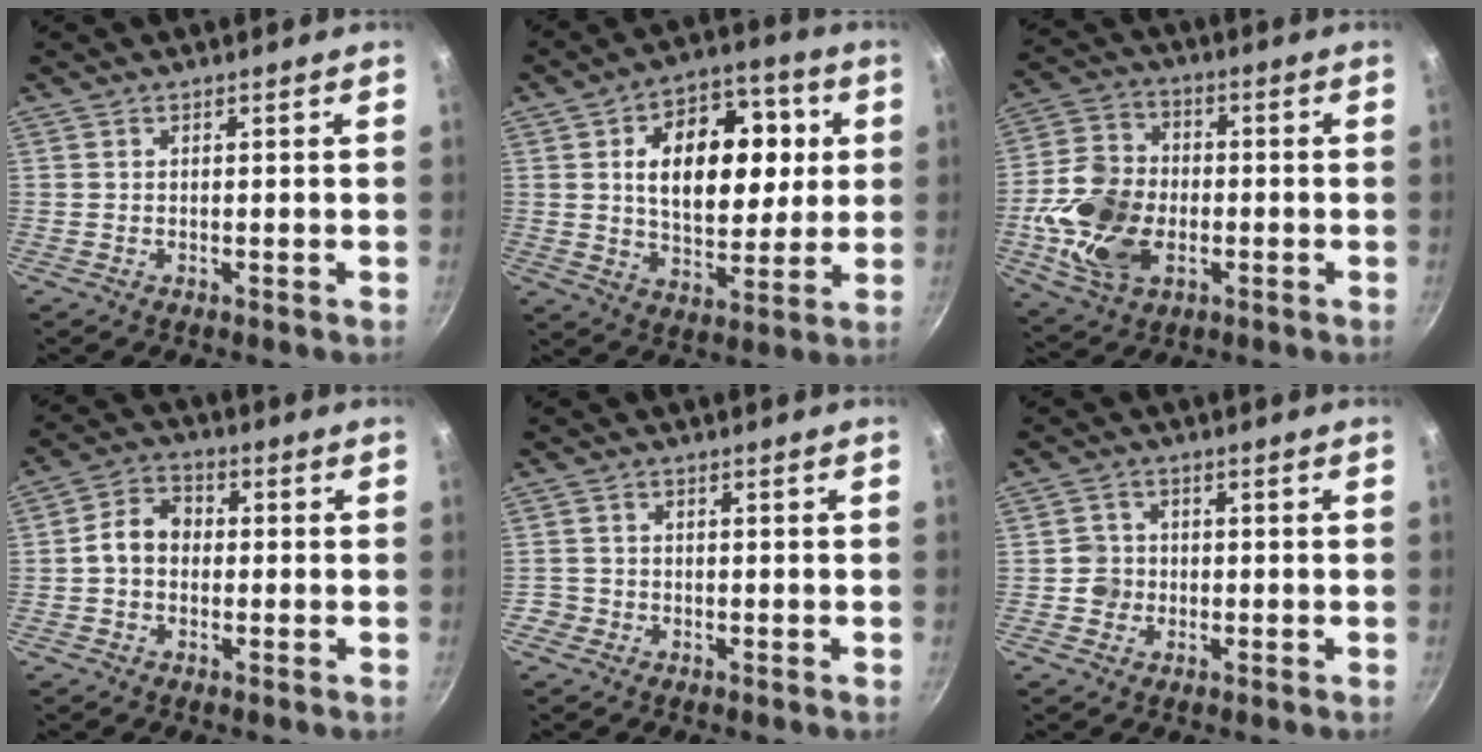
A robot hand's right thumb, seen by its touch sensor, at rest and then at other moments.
{"total": 19.0, "force": [3.7, 11.5, 14.6], "torque": [-0.175, 0.007, 0.059]}
{"total": 16.0, "force": [-3.3, 11.0, 11.2], "torque": [-0.205, 0.012, -0.061]}
{"total": 7.1, "force": [-0.4, 5.6, 4.4], "torque": [-0.062, 0.026, -0.019]}
{"total": 2.1, "force": [-0.9, 1.9, -0.1], "torque": [0.014, 0.009, -0.022]}
{"total": 3.6, "force": [-0.6, 3.4, 0.9], "torque": [0.007, 0.009, -0.014]}